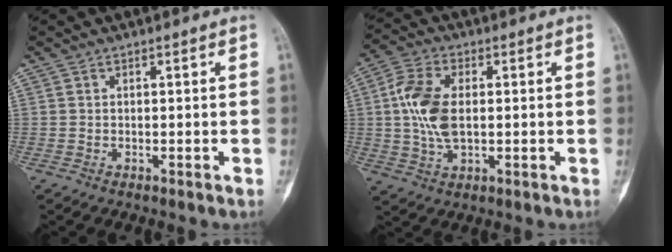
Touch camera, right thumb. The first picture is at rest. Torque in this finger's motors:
{"motor_torque": [1.07, 1.39, 0.71, -0.62, 0.36]}